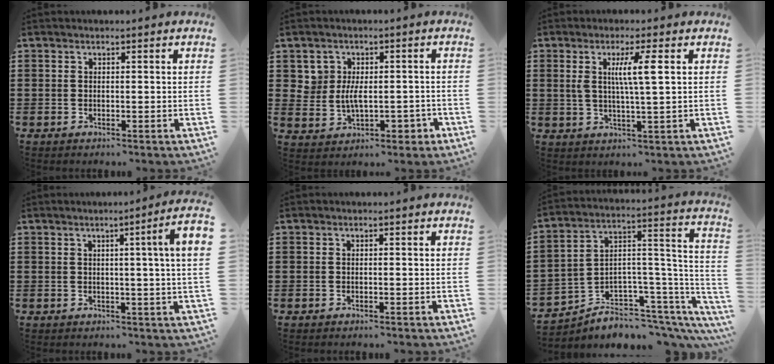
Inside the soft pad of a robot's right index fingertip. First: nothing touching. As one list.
[{"total": 4.9, "force": [0.0, 3.8, 3.2], "torque": [-0.071, 0.010, 0.000]}, {"total": 5.8, "force": [1.4, 0.4, 5.6], "torque": [-0.110, -0.001, 0.018]}, {"total": 4.9, "force": [1.0, -0.8, 4.7], "torque": [-0.079, -0.012, 0.011]}, {"total": 0.0}, {"total": 3.9, "force": [-2.5, 2.8, 0.8], "torque": [-0.023, -0.021, -0.045]}]